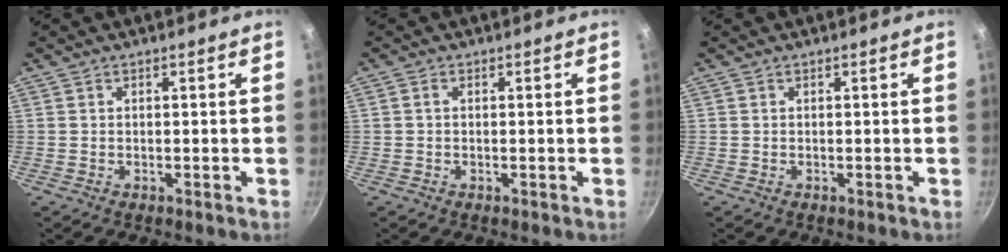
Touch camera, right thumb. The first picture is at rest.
{"total": 0.8, "force": [0.1, 0.6, 0.6], "torque": [-0.010, 0.005, 0.001]}
{"total": 0.0}